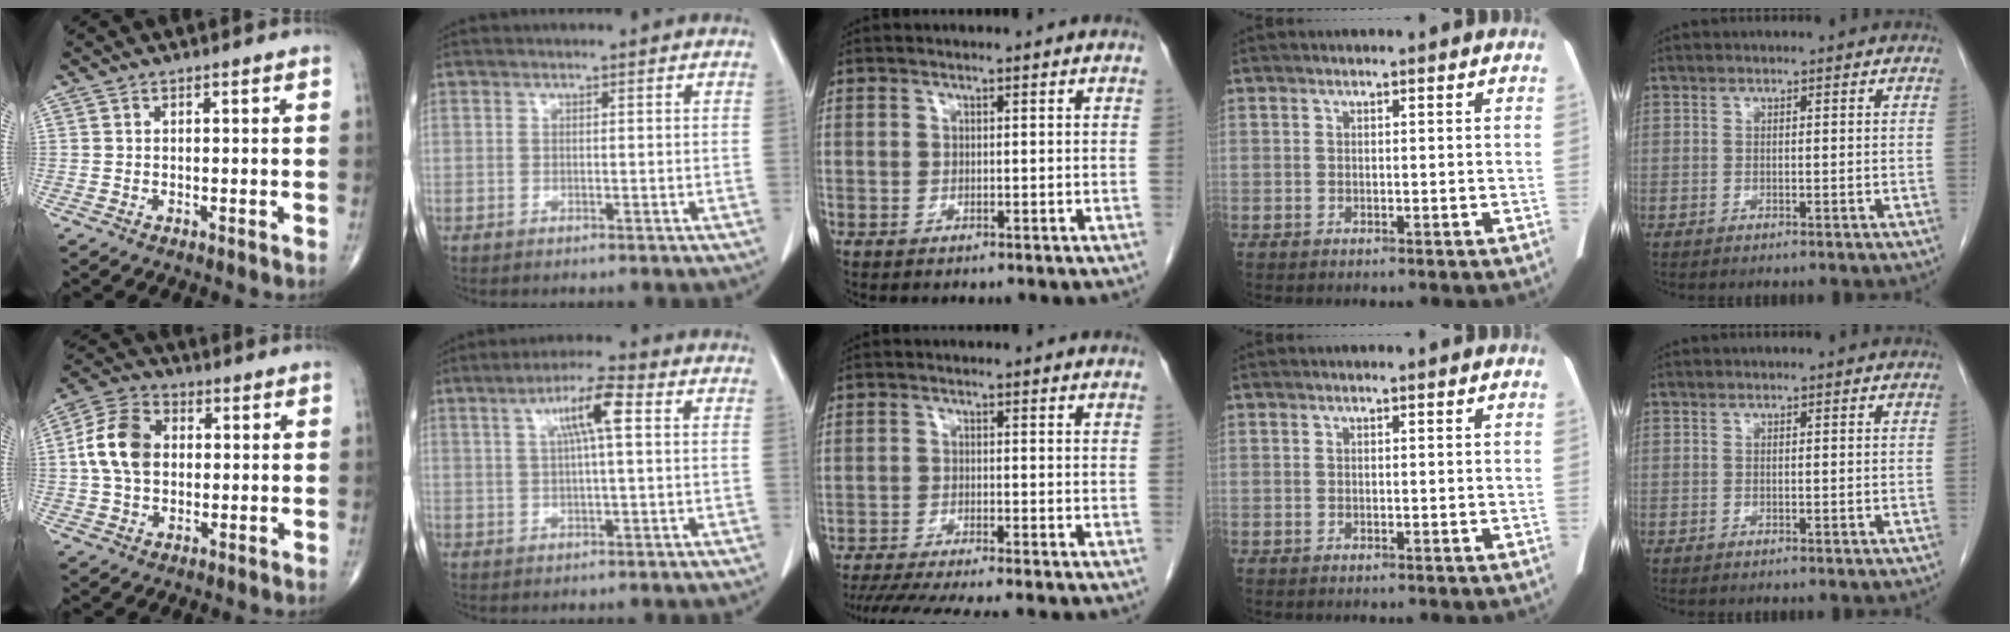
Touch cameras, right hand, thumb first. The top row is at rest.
{"thumb": {"total": 10.6, "force": [0.8, 7.6, 7.3], "torque": [-0.132, 0.019, 0.008]}, "index": {"total": 6.7, "force": [1.9, 0.5, 6.4], "torque": [-0.117, 0.013, 0.031]}, "middle": {"total": 11.3, "force": [-9.9, -0.4, 5.5], "torque": [-0.070, -0.022, -0.149]}}